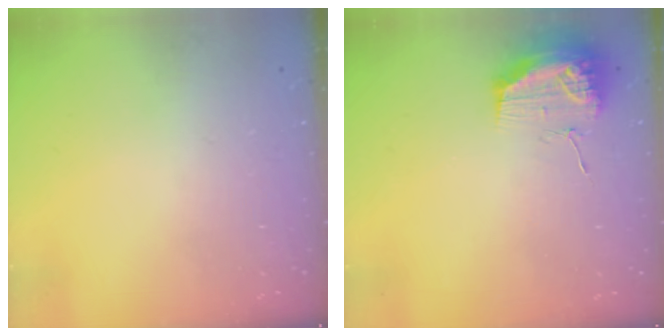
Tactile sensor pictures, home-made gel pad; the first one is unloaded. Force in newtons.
{"total": 11.7, "press": 11.6, "slide": 1.0}